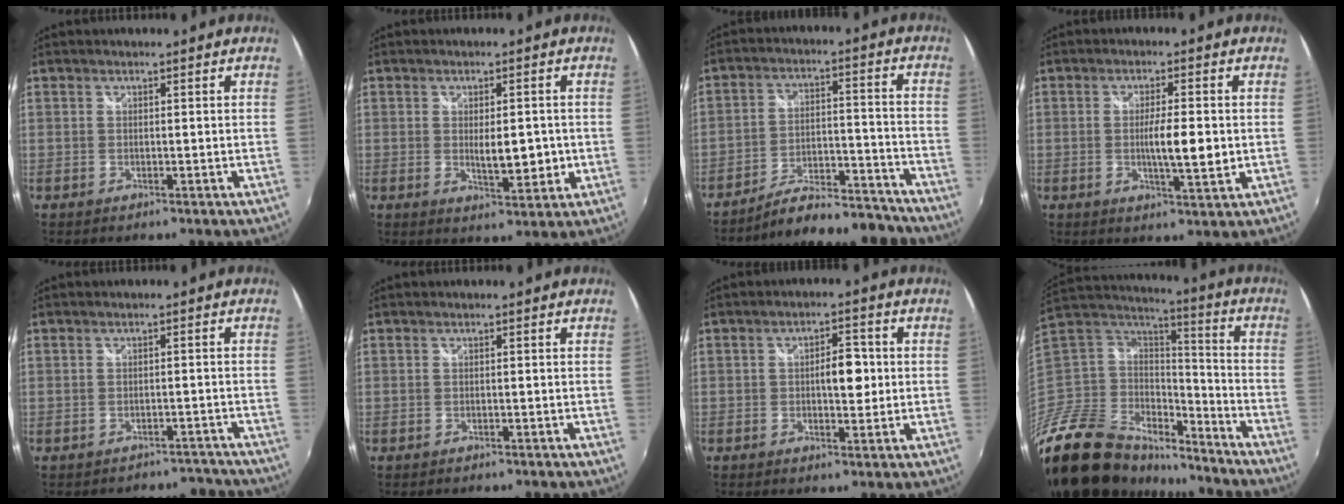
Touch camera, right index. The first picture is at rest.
{"total": 5.6, "force": [-0.3, 2.1, 5.2], "torque": [-0.083, -0.008, 0.006]}
{"total": 14.7, "force": [-14.0, 2.8, 3.7], "torque": [-0.070, 0.032, -0.189]}
{"total": 6.1, "force": [-0.3, 0.7, 6.1], "torque": [-0.102, -0.006, -0.002]}
{"total": 6.7, "force": [-6.3, 2.2, 0.7], "torque": [-0.010, 0.013, -0.069]}
{"total": 1.0, "force": [-0.9, 0.1, 0.3], "torque": [-0.011, -0.005, -0.013]}
{"total": 4.6, "force": [0.1, 2.2, 4.1], "torque": [-0.061, 0.009, 0.004]}
{"total": 25.2, "force": [-17.5, 13.8, 11.8], "torque": [-0.266, 0.016, -0.285]}